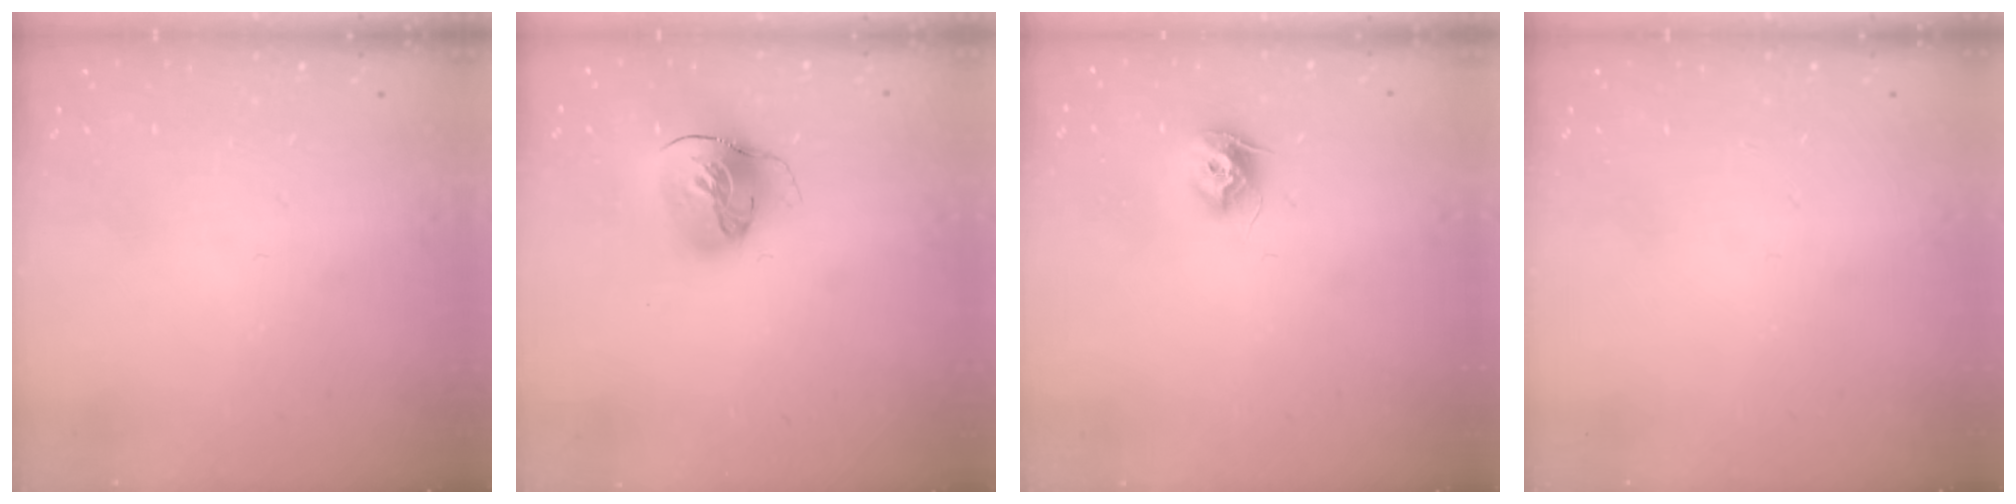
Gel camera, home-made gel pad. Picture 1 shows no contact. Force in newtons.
{"total": 15.0, "press": 14.9, "slide": 1.8}
{"total": 8.3, "press": 8.3, "slide": 0.5}
{"total": 0.0}